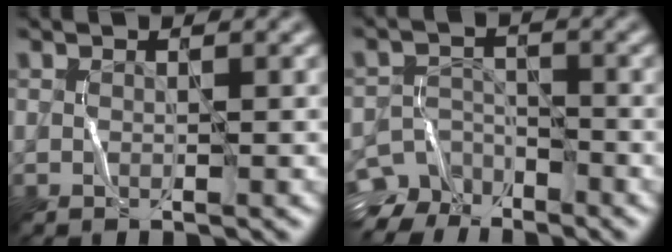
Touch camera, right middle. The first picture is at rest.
{"total": 5.4, "force": [-4.5, 2.9, 0.6], "torque": [0.004, 0.002, -0.082]}